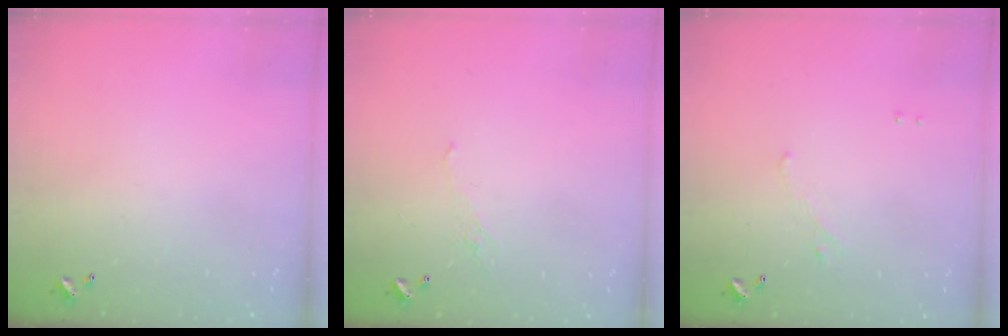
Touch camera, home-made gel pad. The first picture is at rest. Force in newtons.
{"total": 1.1, "press": 0.8, "slide": 0.7}
{"total": 1.2, "press": 0.9, "slide": 0.8}